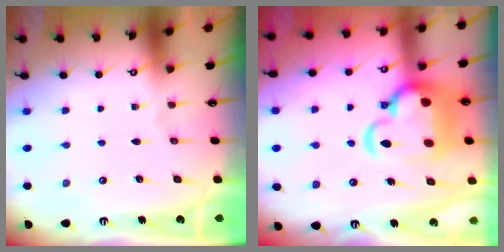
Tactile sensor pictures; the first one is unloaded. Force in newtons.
{"total": 11.8, "press": 11.6, "slide": 2.3}